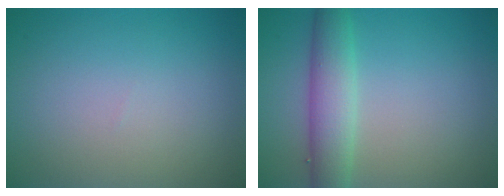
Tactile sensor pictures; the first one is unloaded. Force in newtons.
{"total": 4.3, "press": 4.3, "slide": 0.3}